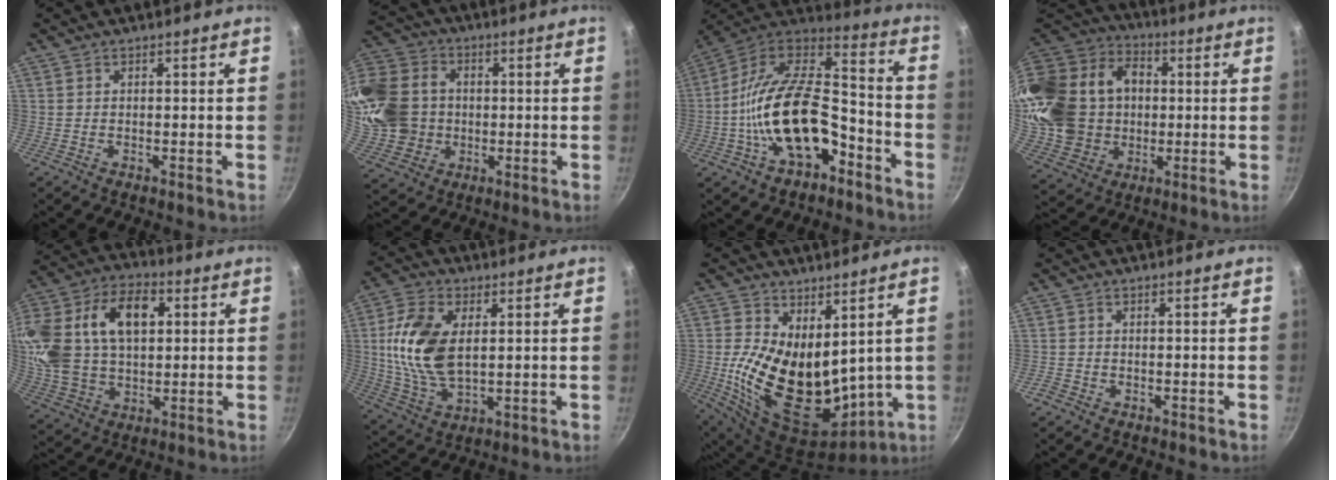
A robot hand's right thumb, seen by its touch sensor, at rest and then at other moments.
{"total": 22.7, "force": [1.4, 19.2, 11.9], "torque": [-0.271, 0.030, 0.035]}
{"total": 23.2, "force": [-8.0, 12.7, 17.7], "torque": [-0.292, 0.070, -0.146]}
{"total": 27.1, "force": [2.2, 21.9, 15.8], "torque": [-0.306, 0.037, 0.057]}
{"total": 25.1, "force": [5.8, 16.5, 18.0], "torque": [-0.357, 0.023, 0.102]}
{"total": 15.0, "force": [2.4, 8.5, 12.1], "torque": [-0.228, -0.005, 0.049]}
{"total": 18.9, "force": [2.5, 11.5, 14.8], "torque": [-0.250, -0.043, 0.070]}
{"total": 1.4, "force": [-0.9, 1.0, 0.4], "torque": [-0.013, 0.004, -0.019]}